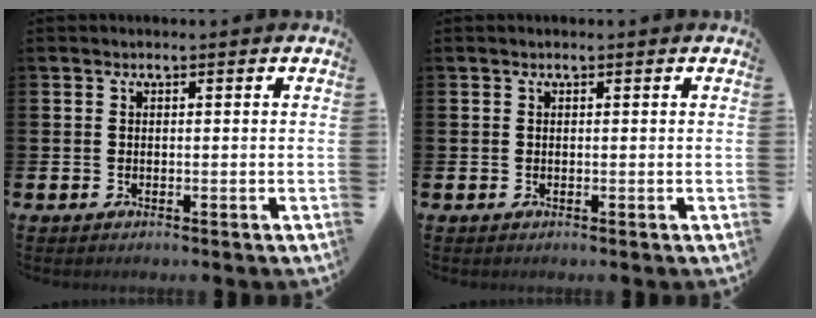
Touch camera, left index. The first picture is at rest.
{"total": 0.0}